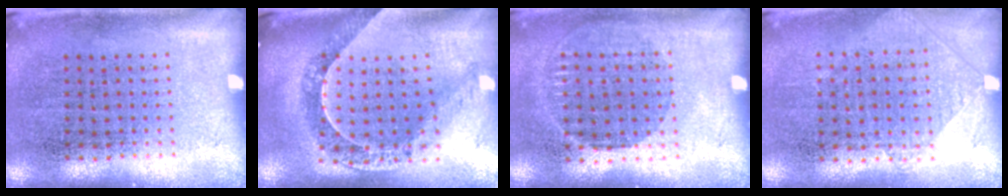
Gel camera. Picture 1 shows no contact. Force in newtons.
{"total": 1.0, "press": 1.0, "slide": 0.2}
{"total": 0.9, "press": 0.8, "slide": 0.3}
{"total": 0.9, "press": 0.8, "slide": 0.3}